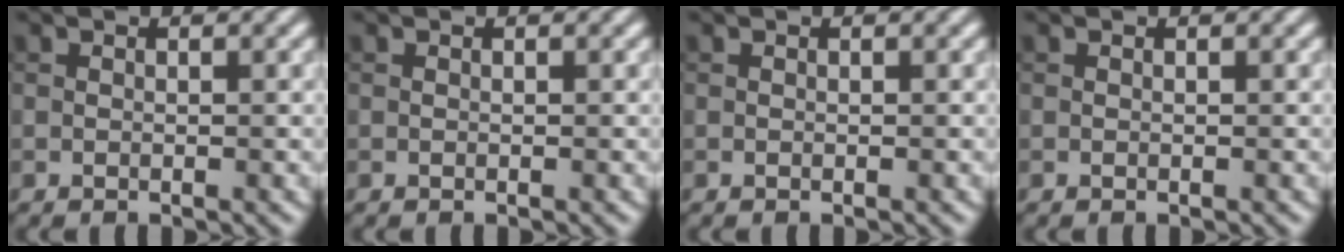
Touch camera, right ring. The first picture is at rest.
{"total": 0.0}
{"total": 0.0}
{"total": 0.0}